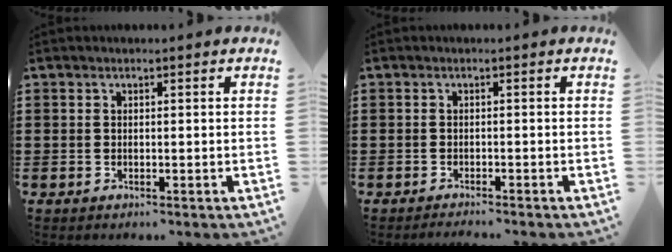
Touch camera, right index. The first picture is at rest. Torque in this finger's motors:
{"motor_torque": [-0.51, 0.24, -1.06, -0.08]}